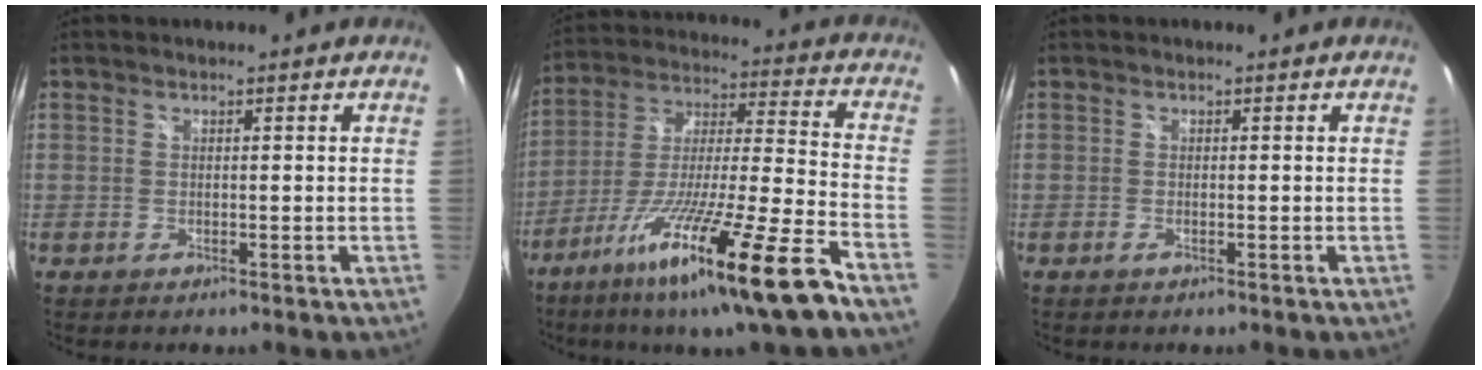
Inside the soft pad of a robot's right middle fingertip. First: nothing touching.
{"total": 22.0, "force": [-14.4, -0.4, 16.6], "torque": [-0.292, -0.055, -0.242]}
{"total": 0.8, "force": [-0.5, 0.4, 0.4], "torque": [-0.008, -0.002, -0.011]}